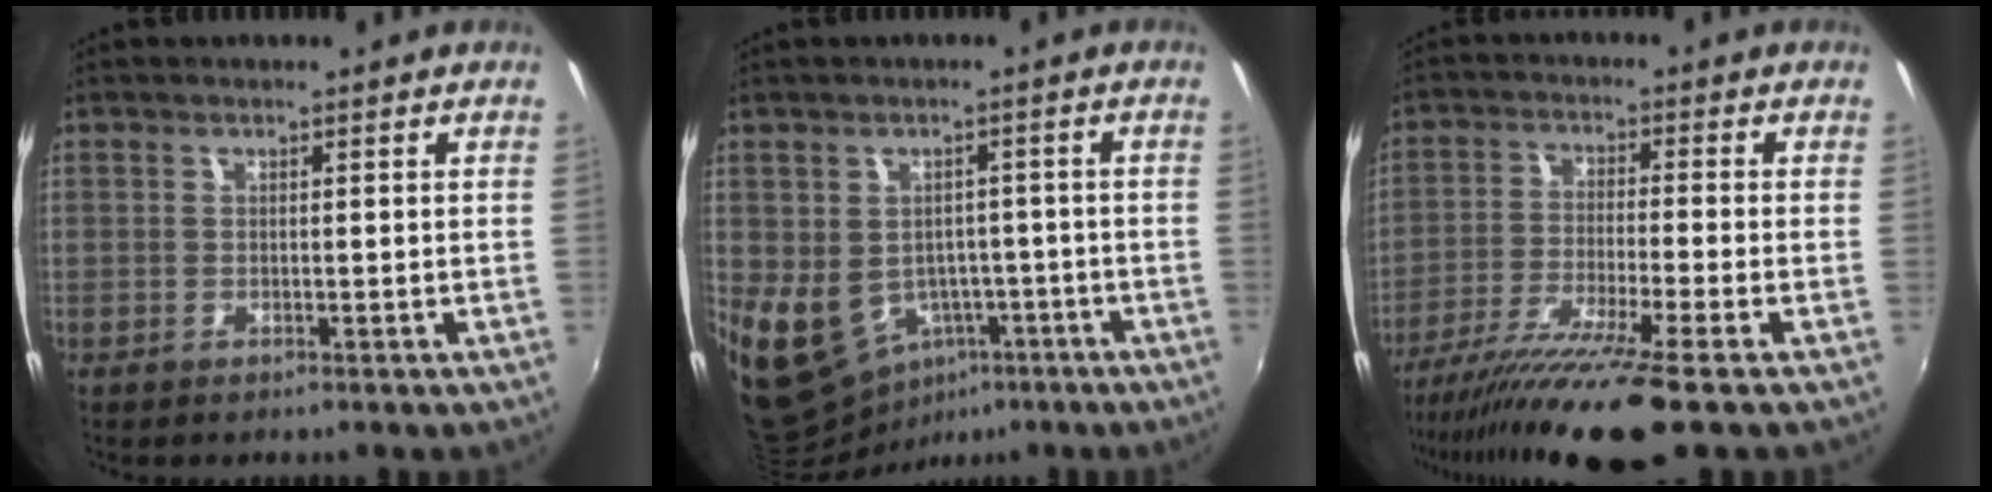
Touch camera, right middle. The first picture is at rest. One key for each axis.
{"total": 10.7, "fx": -3.6, "fy": 8.8, "fz": 5.0, "tx": -0.114, "ty": -0.004, "tz": -0.027}
{"total": 13.3, "fx": -10.3, "fy": -1.0, "fz": 8.3, "tx": -0.173, "ty": -0.043, "tz": -0.179}